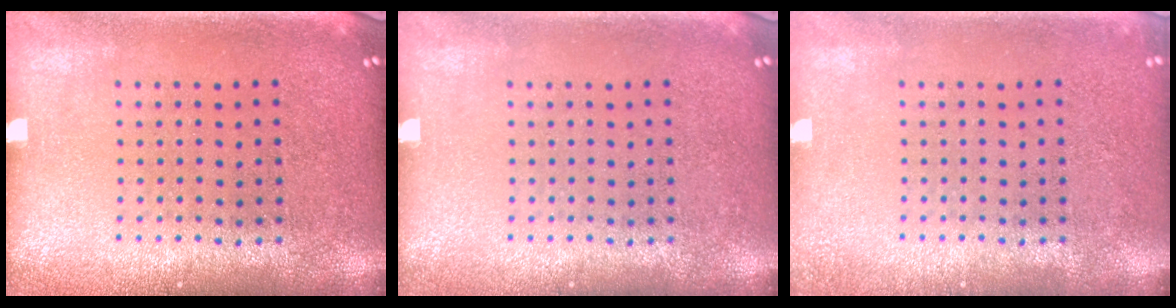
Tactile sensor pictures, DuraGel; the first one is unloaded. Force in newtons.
{"total": 0.0}
{"total": 0.9, "press": 0.8, "slide": 0.2}